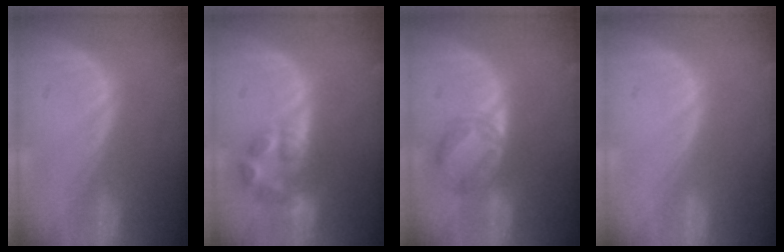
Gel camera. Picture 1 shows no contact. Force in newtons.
{"total": 6.8, "press": 6.2, "slide": 2.9}
{"total": 5.6, "press": 5.5, "slide": 1.0}
{"total": 0.0}